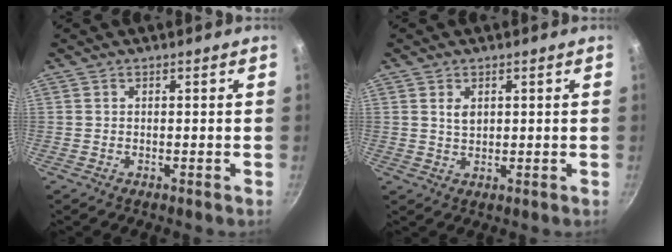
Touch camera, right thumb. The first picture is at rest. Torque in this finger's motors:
{"motor_torque": [0.32, -0.40, 0.52, -0.07, 0.05]}